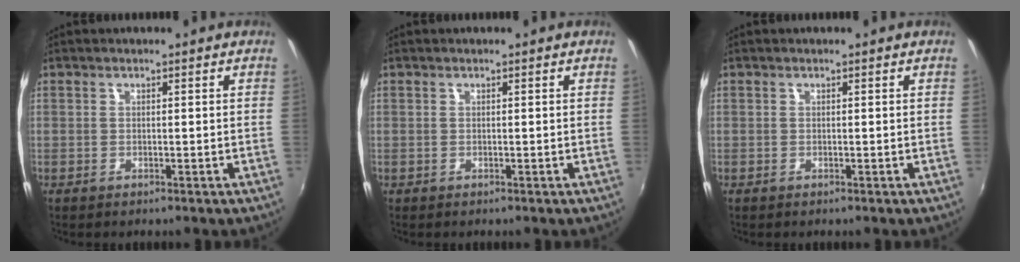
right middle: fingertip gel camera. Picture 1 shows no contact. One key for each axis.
{"total": 0.0}
{"total": 0.0}